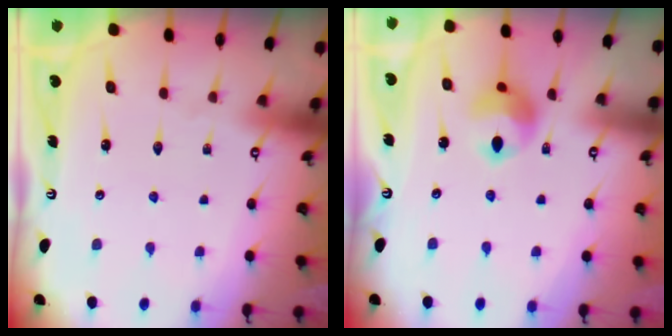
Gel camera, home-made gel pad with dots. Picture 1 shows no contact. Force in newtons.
{"total": 9.6, "press": 9.5, "slide": 1.1}